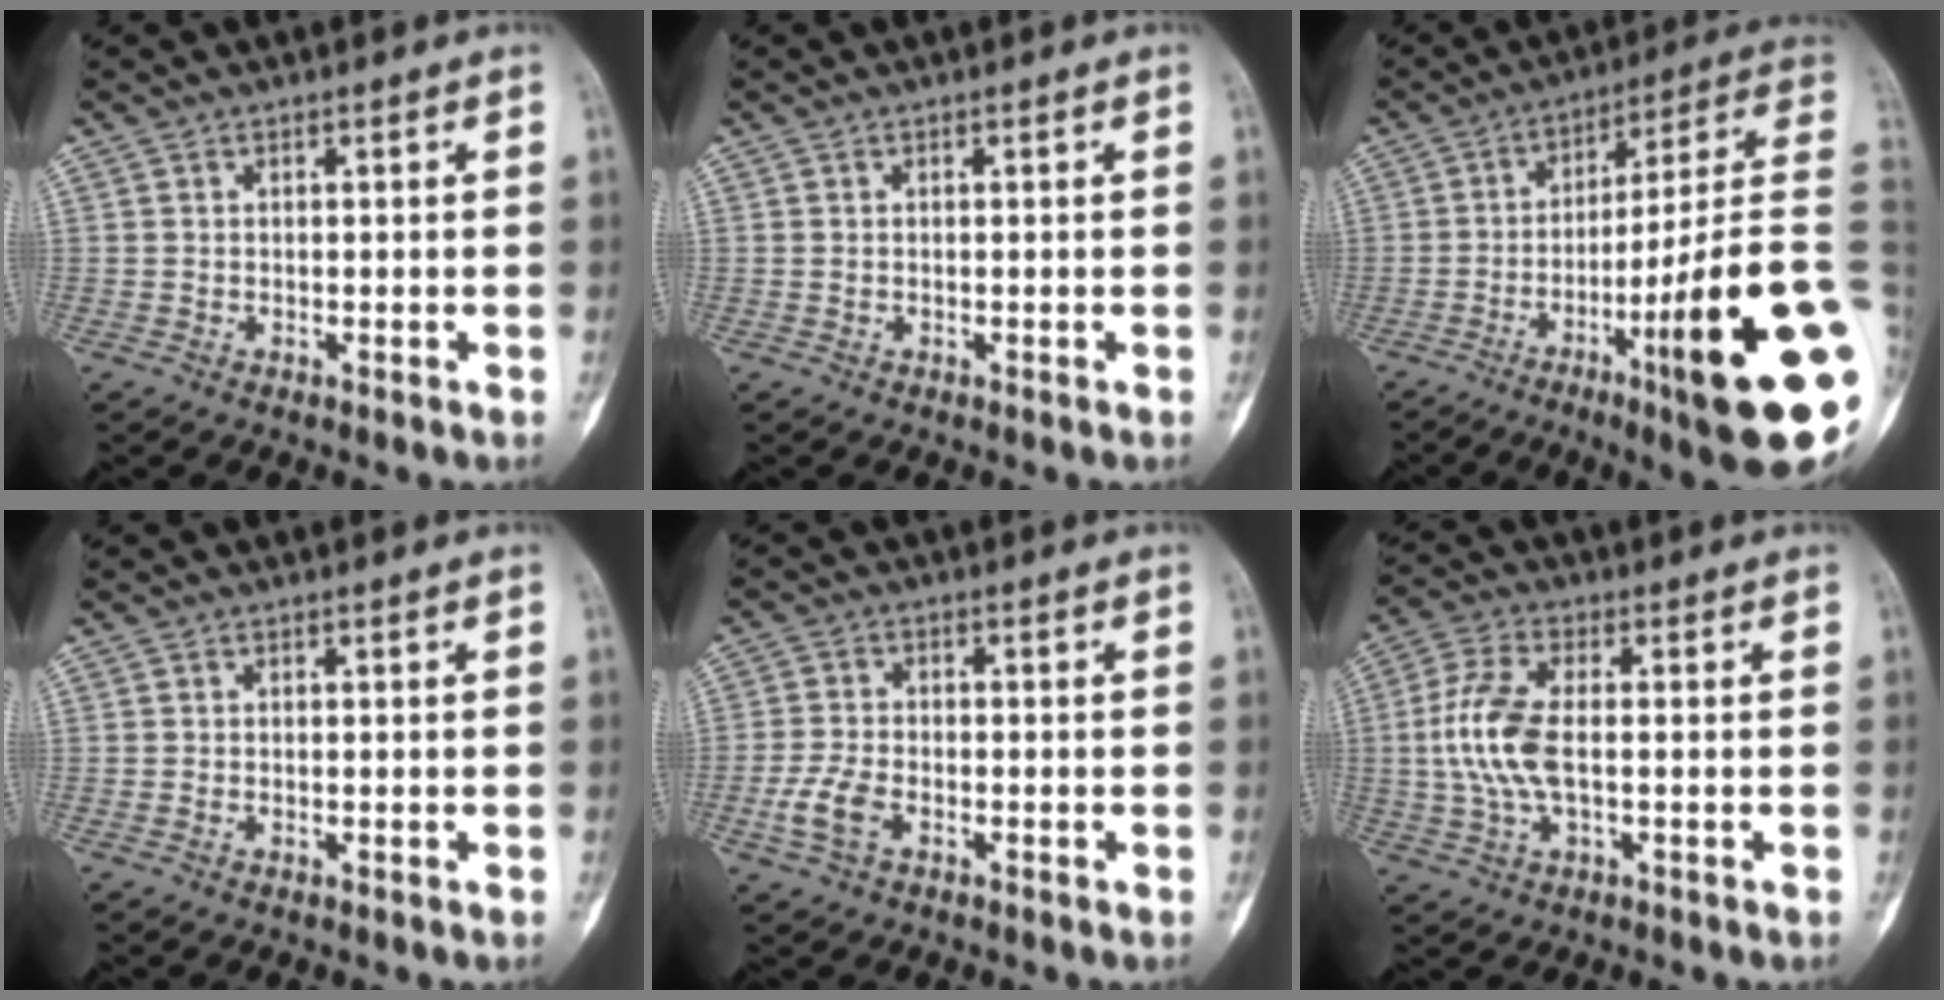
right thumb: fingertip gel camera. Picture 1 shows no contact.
{"total": 0.0}
{"total": 25.1, "force": [-7.0, 2.1, 24.0], "torque": [-0.301, 0.017, -0.107]}
{"total": 0.0}
{"total": 5.4, "force": [-2.2, 3.1, 3.9], "torque": [-0.091, 0.009, -0.045]}
{"total": 10.0, "force": [-0.3, 4.6, 8.9], "torque": [-0.203, 0.013, -0.007]}